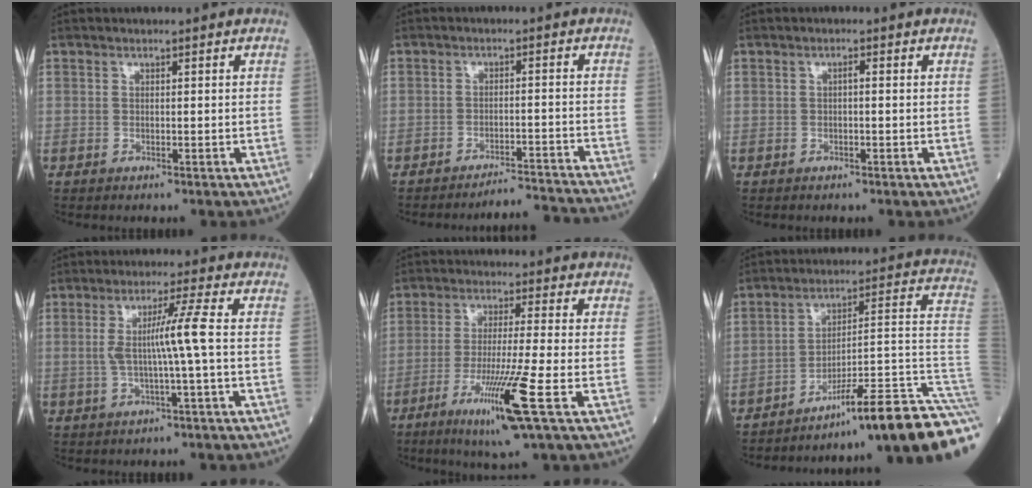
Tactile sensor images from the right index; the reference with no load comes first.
{"total": 6.9, "force": [-6.7, -1.6, -0.4], "torque": [0.015, 0.003, -0.096]}
{"total": 0.7, "force": [0.0, 0.1, 0.7], "torque": [-0.010, 0.003, -0.001]}
{"total": 6.0, "force": [-0.1, -1.3, 5.9], "torque": [-0.115, 0.006, 0.002]}
{"total": 11.0, "force": [-4.9, -1.2, 9.8], "torque": [-0.184, -0.033, -0.089]}
{"total": 20.5, "force": [-14.9, -0.9, 14.1], "torque": [-0.113, 0.033, -0.225]}